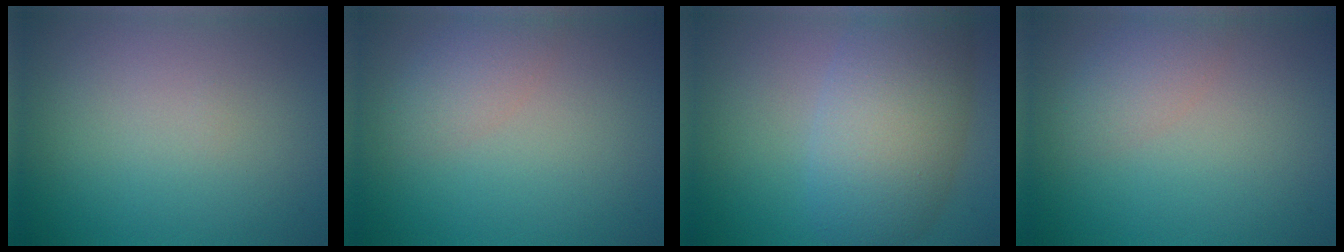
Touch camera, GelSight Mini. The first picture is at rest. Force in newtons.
{"total": 2.1, "press": 2.1, "slide": 0.1}
{"total": 7.8, "press": 7.8, "slide": 0.4}
{"total": 2.1, "press": 2.1, "slide": 0.1}